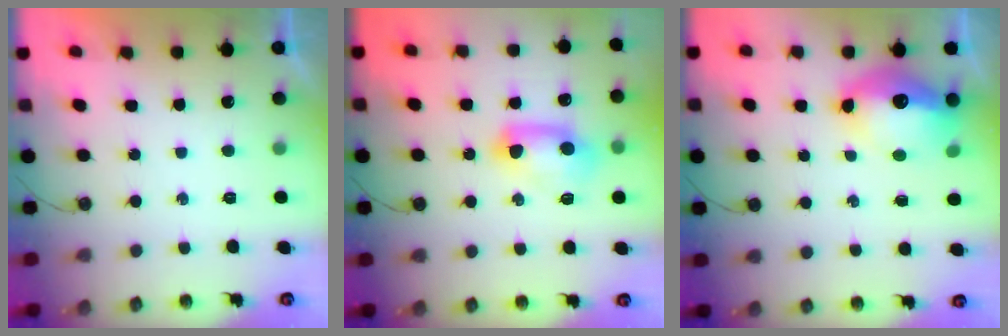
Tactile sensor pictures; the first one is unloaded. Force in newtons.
{"total": 16.3, "press": 11.7, "slide": 11.3}
{"total": 13.7, "press": 13.6, "slide": 1.5}